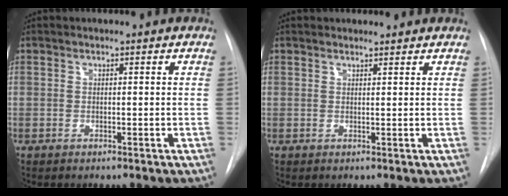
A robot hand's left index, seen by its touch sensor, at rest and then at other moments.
{"total": 2.0, "force": [1.9, 0.5, 0.2], "torque": [-0.008, 0.011, 0.026]}